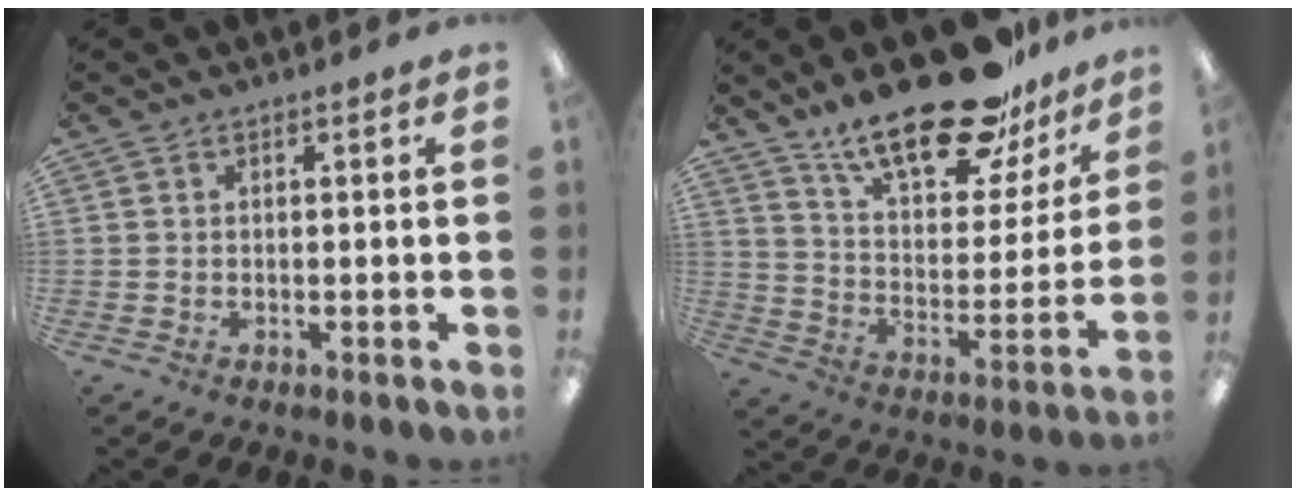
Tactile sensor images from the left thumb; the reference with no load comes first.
{"total": 24.7, "force": [18.1, 9.3, 13.9], "torque": [-0.214, -0.114, 0.307]}